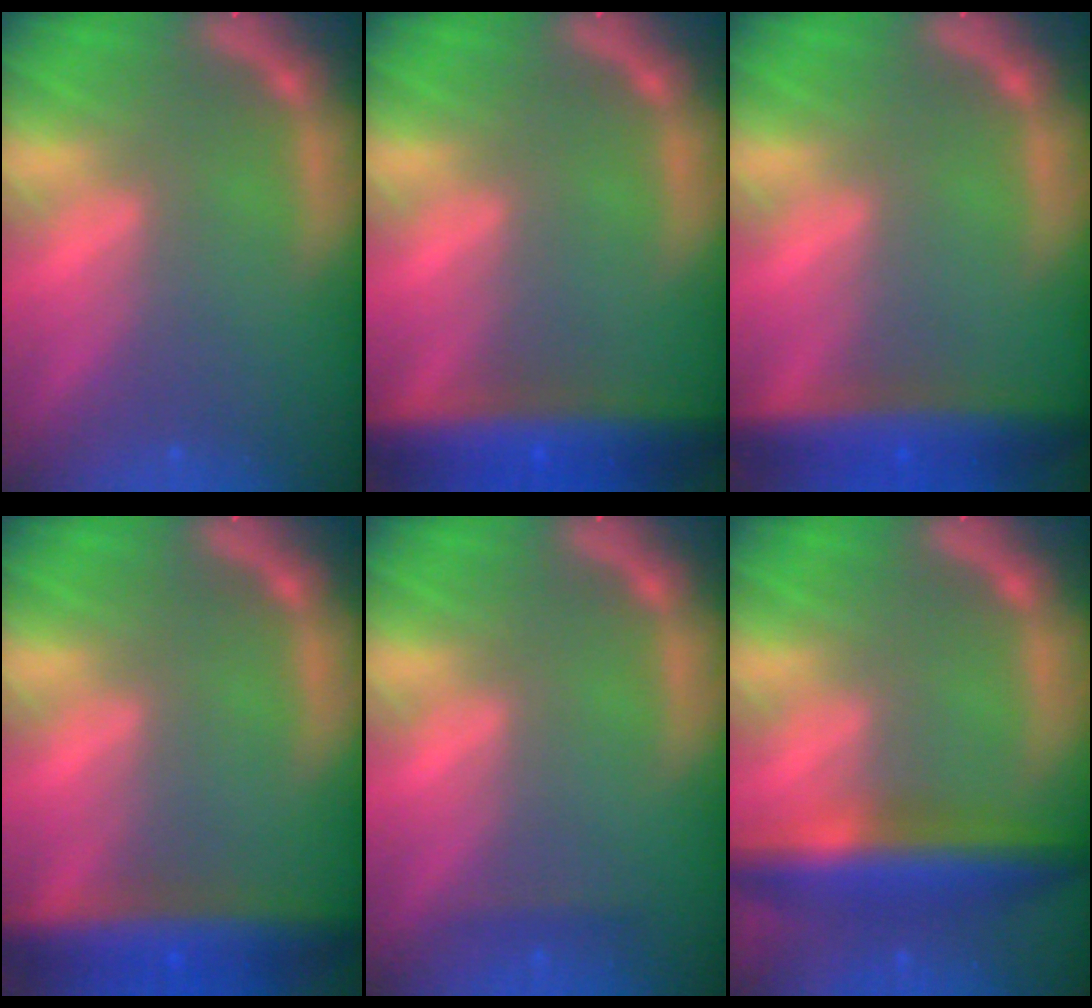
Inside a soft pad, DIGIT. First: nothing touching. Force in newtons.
{"total": 8.6}
{"total": 7.0}
{"total": 7.4}
{"total": 0.9}
{"total": 7.0}